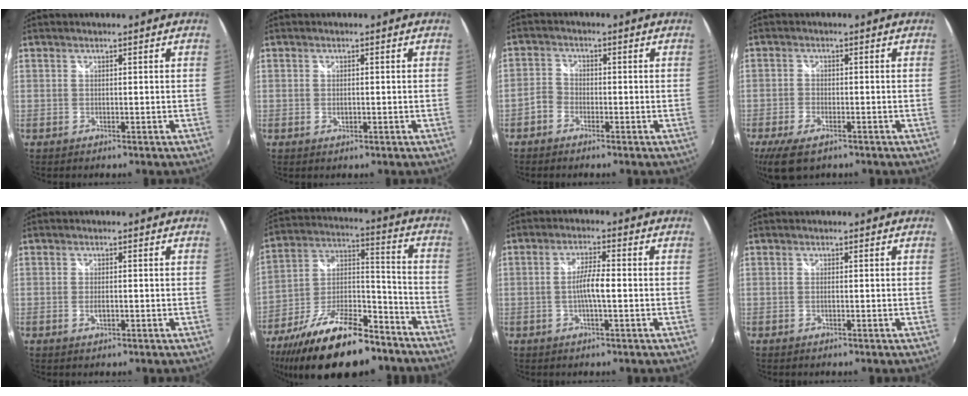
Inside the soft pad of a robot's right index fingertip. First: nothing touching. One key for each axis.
{"total": 1.3, "fx": -0.2, "fy": 0.8, "fz": 0.9, "tx": -0.017, "ty": -0.001, "tz": -0.003}
{"total": 3.0, "fx": -1.9, "fy": 2.2, "fz": 0.9, "tx": -0.019, "ty": 0.011, "tz": -0.040}
{"total": 7.6, "fx": -4.9, "fy": 3.3, "fz": 4.8, "tx": -0.118, "ty": -0.023, "tz": -0.088}
{"total": 2.0, "fx": -0.5, "fy": 0.9, "fz": 1.7, "tx": -0.031, "ty": -0.003, "tz": -0.007}
{"total": 24.7, "fx": -16.6, "fy": 9.6, "fz": 15.6, "tx": -0.289, "ty": -0.009, "tz": -0.260}
{"total": 4.6, "fx": -0.9, "fy": 0.5, "fz": 4.5, "tx": -0.083, "ty": 0.003, "tz": -0.015}
{"total": 0.7, "fx": -0.2, "fy": 0.0, "fz": 0.7, "tx": -0.013, "ty": 0.002, "tz": -0.005}